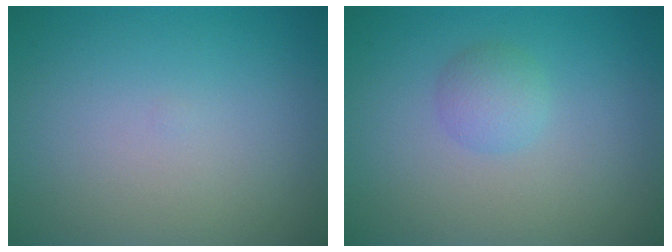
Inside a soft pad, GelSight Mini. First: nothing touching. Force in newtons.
{"total": 1.7, "press": 1.7, "slide": 0.0}